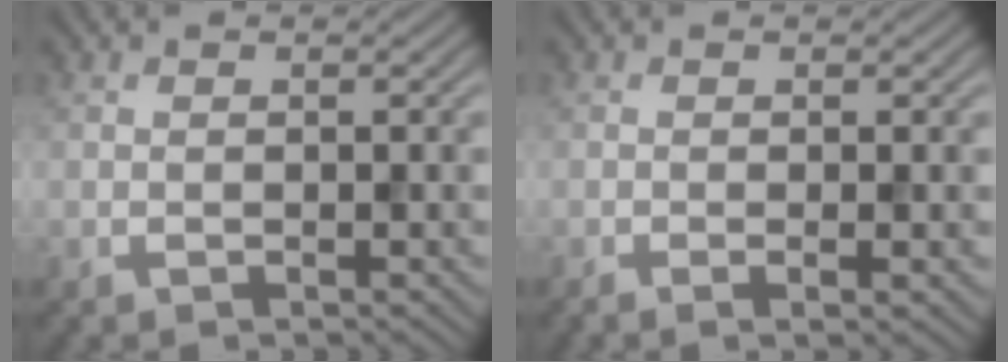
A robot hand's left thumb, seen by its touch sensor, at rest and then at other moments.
{"total": 1.7, "force": [-0.5, 0.4, 1.6], "torque": [-0.024, -0.004, -0.011]}